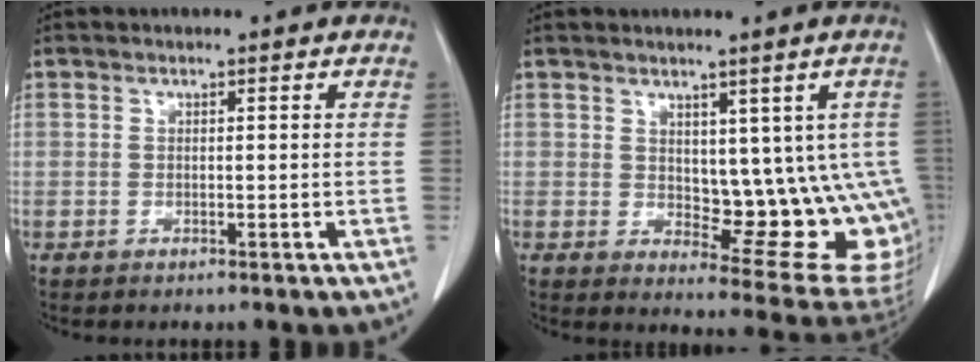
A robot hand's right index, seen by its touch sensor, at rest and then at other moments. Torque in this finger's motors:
{"motor_torque": [0.18, 0.05, 0.11, 0.00]}